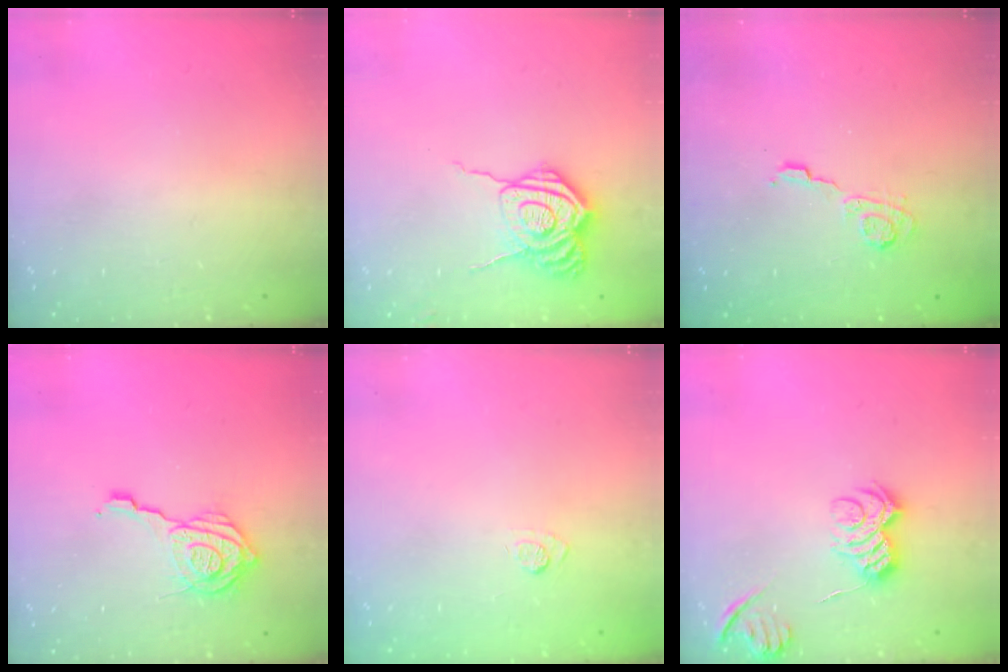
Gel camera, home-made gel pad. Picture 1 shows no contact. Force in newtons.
{"total": 10.8, "press": 10.8, "slide": 0.9}
{"total": 4.9, "press": 4.9, "slide": 0.3}
{"total": 14.4, "press": 14.3, "slide": 1.9}
{"total": 7.5, "press": 7.3, "slide": 1.4}
{"total": 9.7, "press": 9.7, "slide": 0.4}